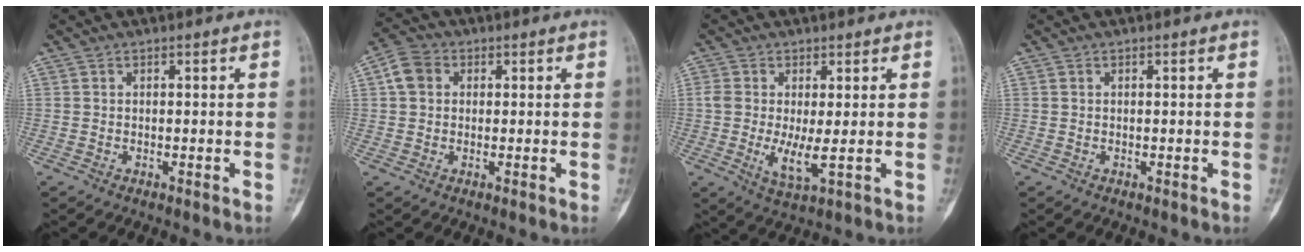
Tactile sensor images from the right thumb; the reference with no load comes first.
{"total": 4.9, "force": [0.9, 4.0, 2.6], "torque": [-0.044, 0.012, 0.008]}
{"total": 6.2, "force": [-0.4, 2.1, 5.8], "torque": [-0.121, -0.015, -0.008]}
{"total": 0.0}